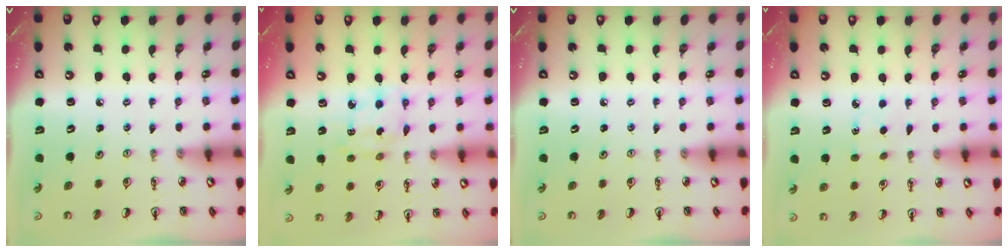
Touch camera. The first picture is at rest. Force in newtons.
{"total": 5.7, "press": 5.7, "slide": 0.3}
{"total": 0.0}
{"total": 1.5, "press": 1.5, "slide": 0.2}